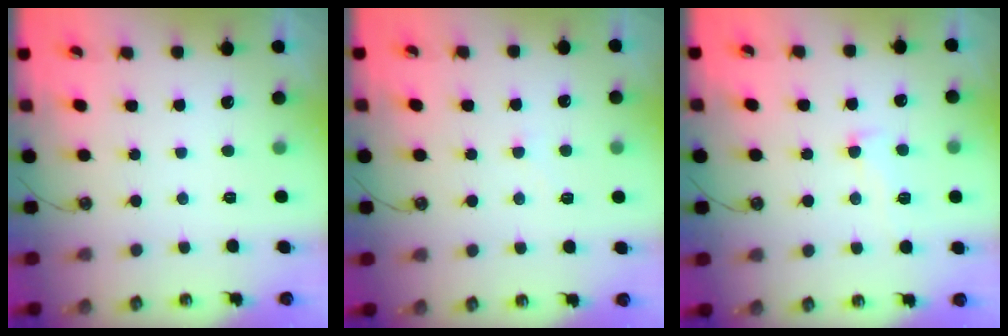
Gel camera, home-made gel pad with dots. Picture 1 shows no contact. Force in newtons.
{"total": 3.8, "press": 3.7, "slide": 0.5}
{"total": 1.1, "press": 0.7, "slide": 0.9}